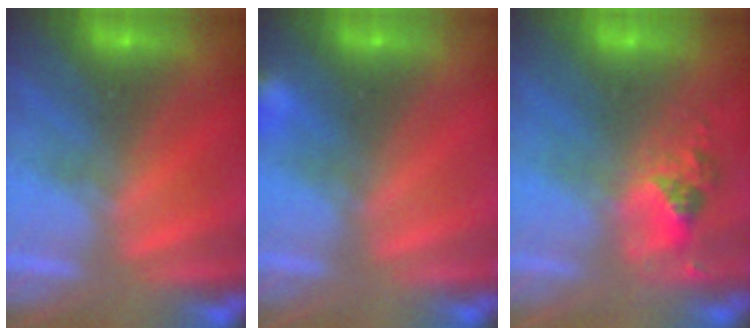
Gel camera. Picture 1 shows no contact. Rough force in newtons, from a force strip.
{"total": 3.3}
{"total": 2.5}